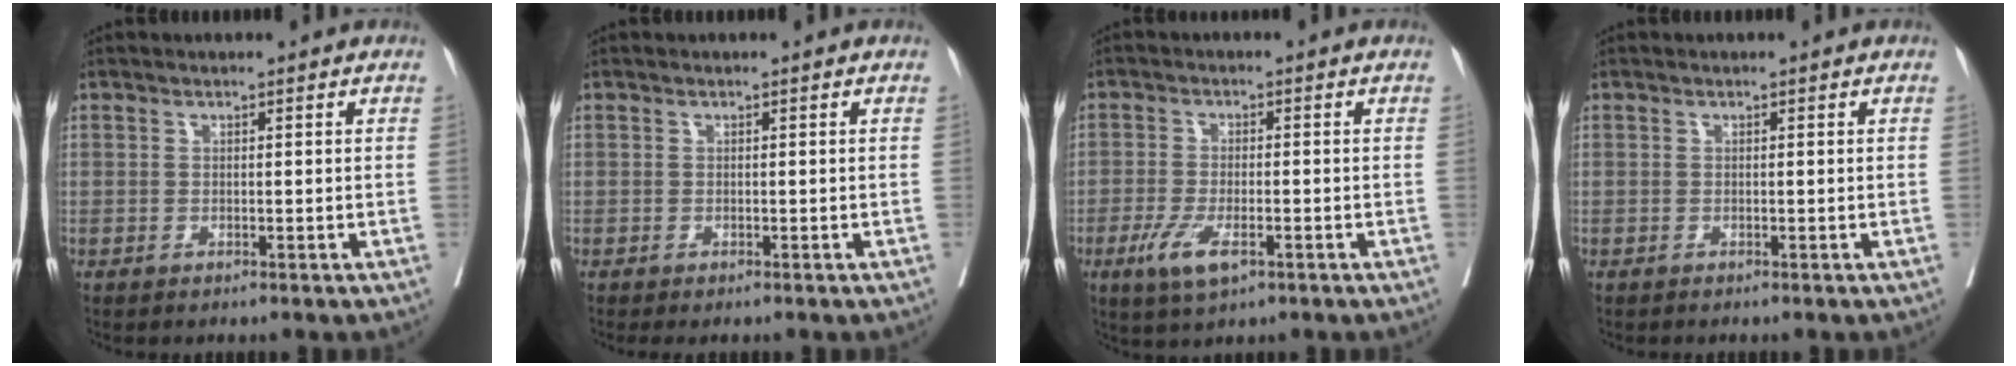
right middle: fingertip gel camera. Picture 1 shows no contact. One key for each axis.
{"total": 0.9, "fx": -0.8, "fy": 0.2, "fz": 0.4, "tx": -0.003, "ty": -0.004, "tz": -0.013}
{"total": 5.6, "fx": -2.7, "fy": 1.8, "fz": 4.6, "tx": -0.095, "ty": -0.010, "tz": -0.043}
{"total": 0.0}